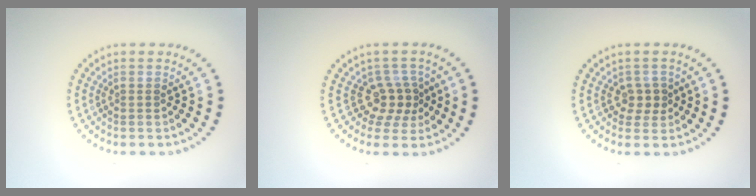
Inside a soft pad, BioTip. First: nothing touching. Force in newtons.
{"total": 2.8, "press": 2.1, "slide": 1.9}
{"total": 1.8, "press": 1.7, "slide": 0.7}